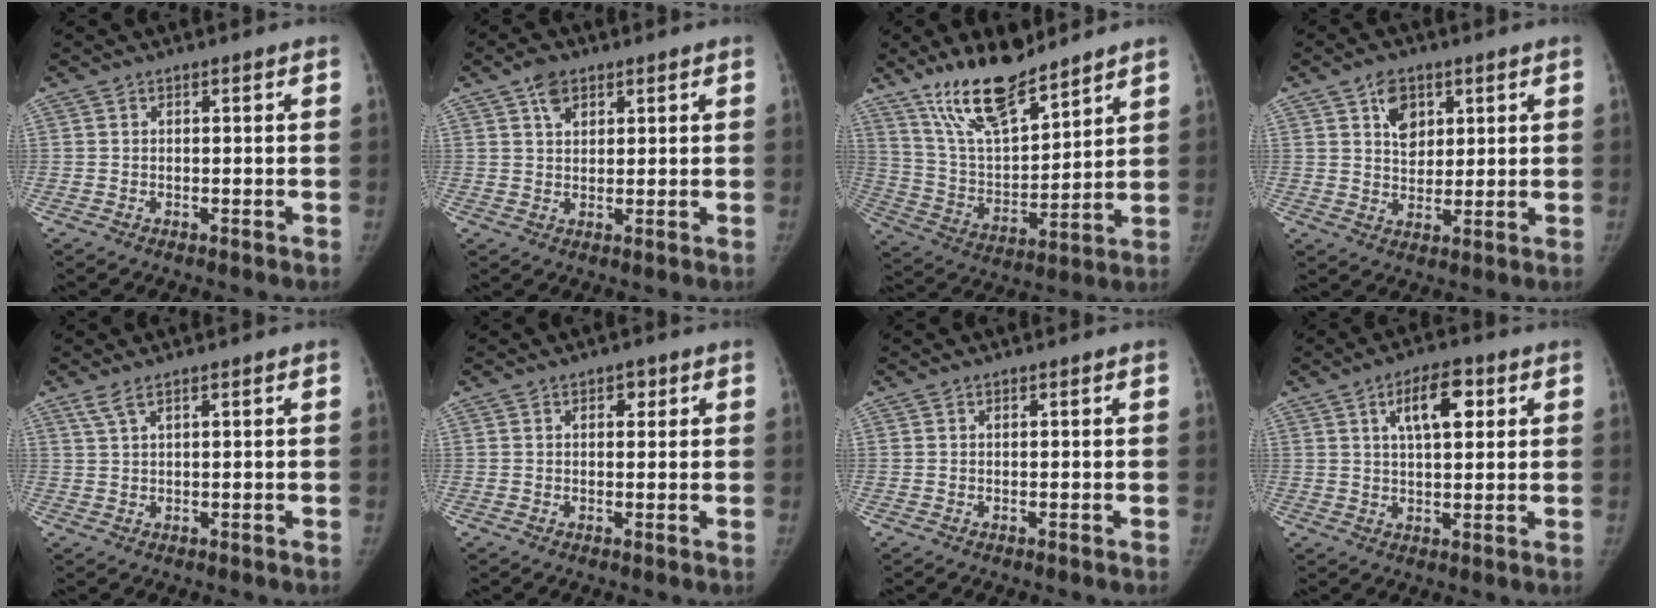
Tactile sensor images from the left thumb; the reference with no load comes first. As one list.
[{"total": 4.2, "force": [2.3, 2.8, 2.2], "torque": [-0.025, -0.006, 0.040]}, {"total": 16.6, "force": [12.6, 5.4, 9.3], "torque": [-0.131, -0.070, 0.238]}, {"total": 6.5, "force": [3.0, 4.5, 3.5], "torque": [-0.029, -0.017, 0.050]}, {"total": 2.1, "force": [1.5, 0.3, 1.5], "torque": [-0.041, 0.005, 0.038]}, {"total": 2.1, "force": [0.9, 1.4, 1.2], "torque": [-0.002, 0.000, 0.009]}, {"total": 0.0}, {"total": 8.5, "force": [3.2, 3.8, 6.9], "torque": [-0.090, -0.004, 0.049]}]